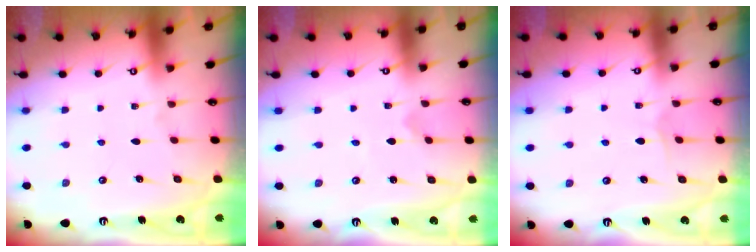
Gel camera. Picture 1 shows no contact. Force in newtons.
{"total": 0.0}
{"total": 3.9, "press": 3.9, "slide": 0.4}